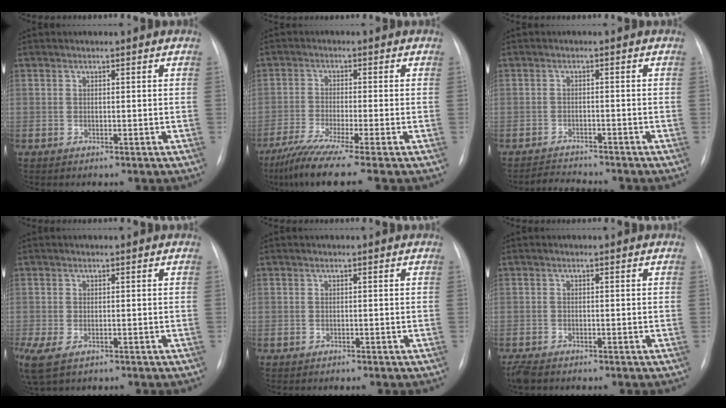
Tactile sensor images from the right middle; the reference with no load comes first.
{"total": 9.6, "force": [-7.3, -1.2, 6.1], "torque": [-0.102, -0.034, -0.121]}
{"total": 3.5, "force": [-3.5, -0.2, 0.2], "torque": [-0.009, -0.015, -0.057]}
{"total": 8.0, "force": [-4.6, 3.8, 5.3], "torque": [-0.123, -0.024, -0.071]}
{"total": 0.0}
{"total": 3.0, "force": [-2.5, 1.0, 1.4], "torque": [-0.031, -0.008, -0.042]}